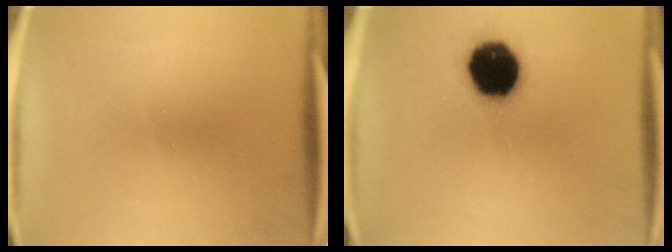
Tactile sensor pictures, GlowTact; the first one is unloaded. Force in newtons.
{"total": 16.9}